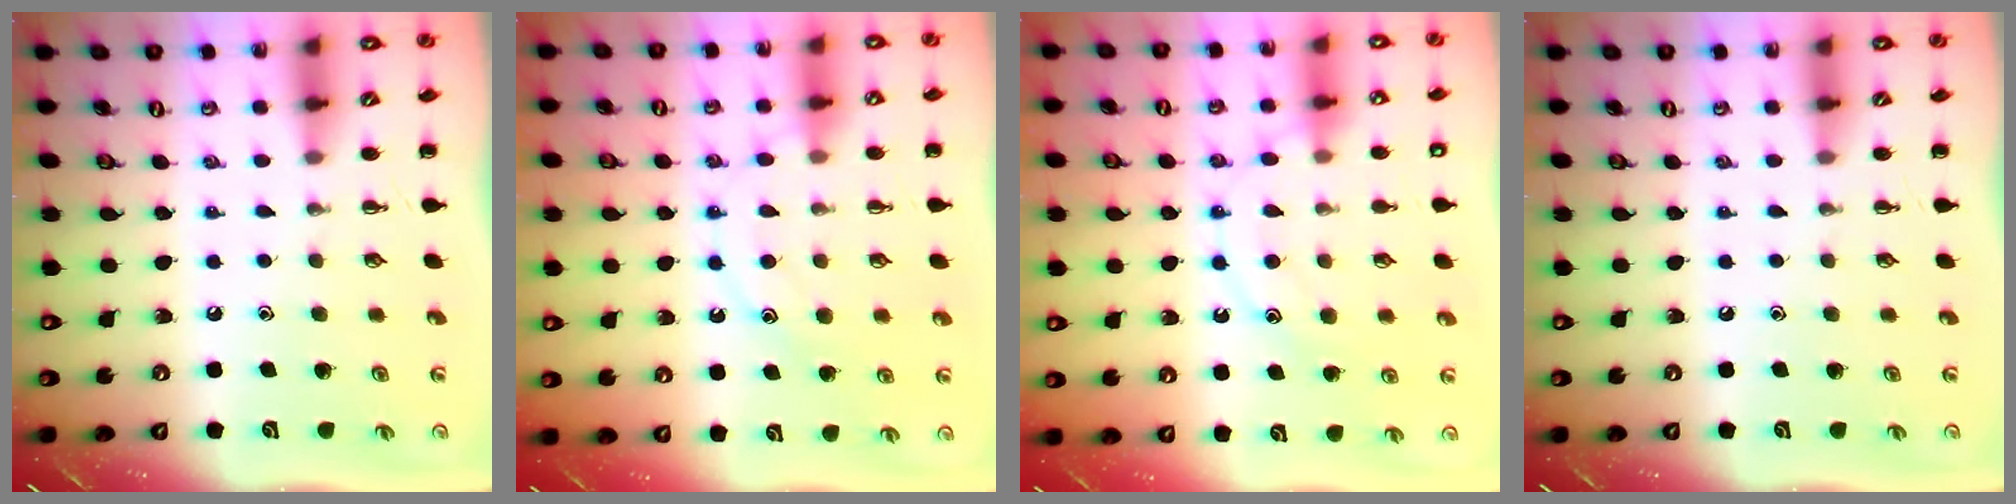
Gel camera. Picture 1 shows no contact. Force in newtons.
{"total": 11.6, "press": 11.6, "slide": 0.8}
{"total": 13.9, "press": 13.9, "slide": 0.7}
{"total": 0.0}